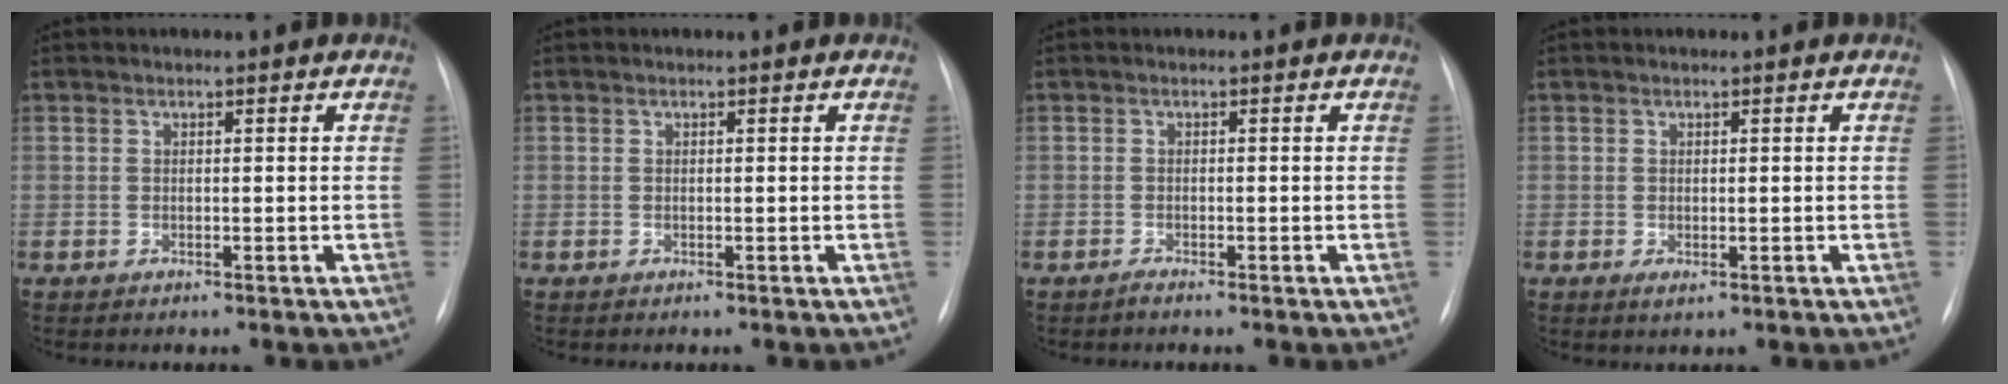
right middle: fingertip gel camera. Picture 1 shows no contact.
{"total": 0.0}
{"total": 0.7, "force": [-0.7, -0.1, 0.3], "torque": [-0.008, -0.003, -0.012]}
{"total": 1.0, "force": [-0.3, 0.5, 0.8], "torque": [-0.013, -0.005, -0.001]}